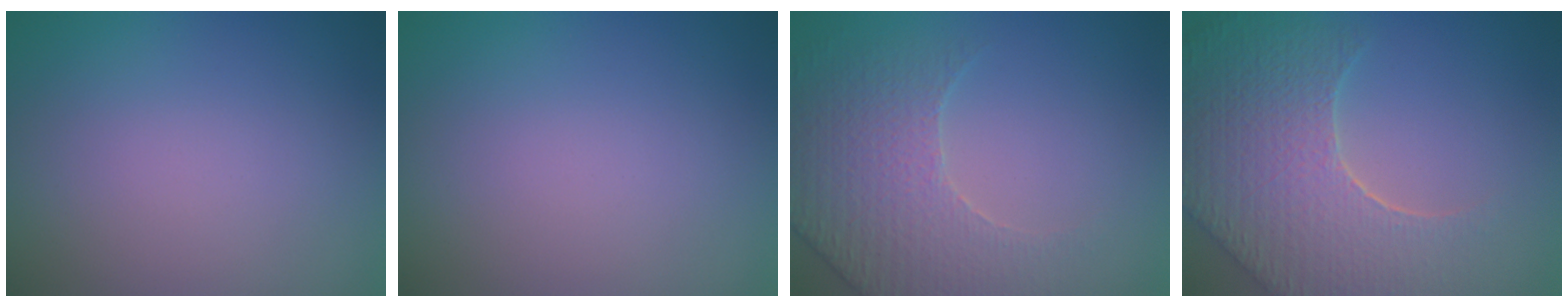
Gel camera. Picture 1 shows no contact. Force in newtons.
{"total": 0.0}
{"total": 3.5, "press": 3.3, "slide": 0.9}
{"total": 9.2, "press": 6.4, "slide": 6.6}